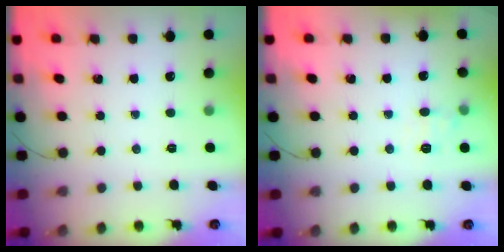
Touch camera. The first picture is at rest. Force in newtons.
{"total": 7.7, "press": 7.4, "slide": 2.0}